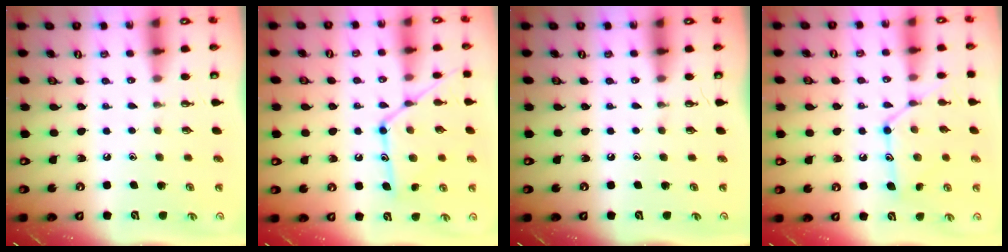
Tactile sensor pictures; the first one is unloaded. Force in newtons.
{"total": 15.2, "press": 15.2, "slide": 1.1}
{"total": 0.0}
{"total": 13.5, "press": 13.5, "slide": 0.7}